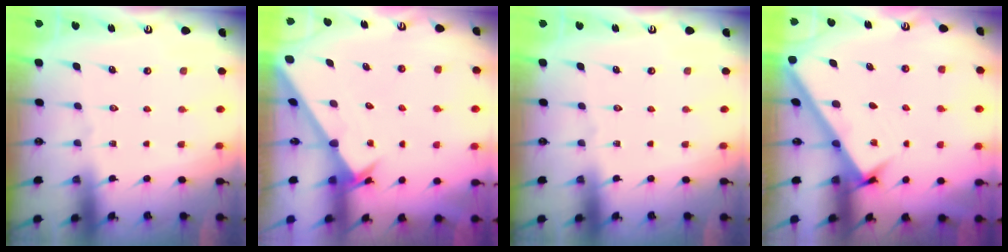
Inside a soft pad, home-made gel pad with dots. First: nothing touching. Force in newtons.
{"total": 2.5, "press": 2.5, "slide": 0.2}
{"total": 0.0}
{"total": 2.7, "press": 2.7, "slide": 0.3}